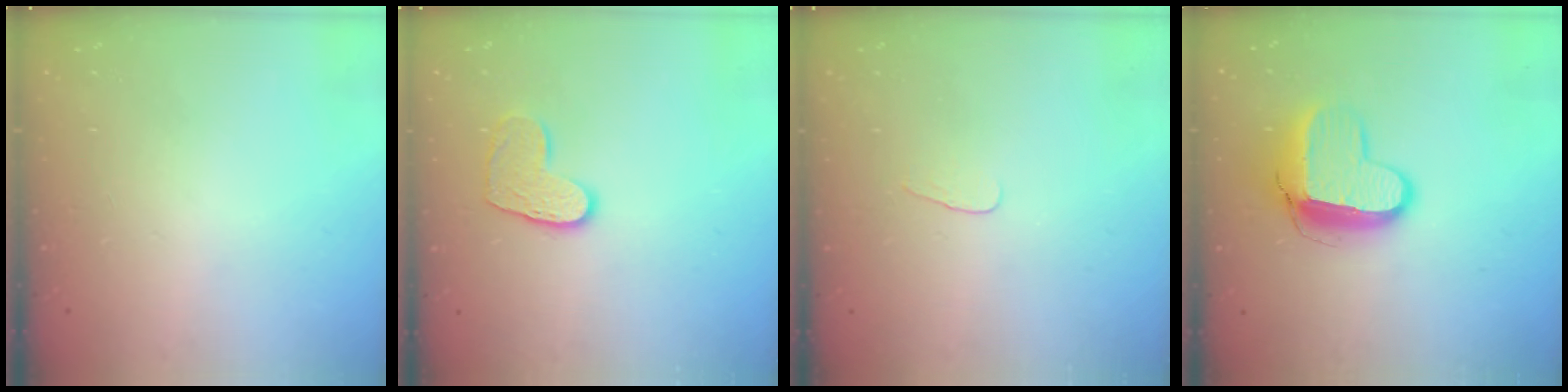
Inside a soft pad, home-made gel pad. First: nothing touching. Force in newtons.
{"total": 9.1, "press": 9.1, "slide": 0.2}
{"total": 2.8, "press": 2.8, "slide": 0.3}
{"total": 12.0, "press": 12.0, "slide": 0.7}